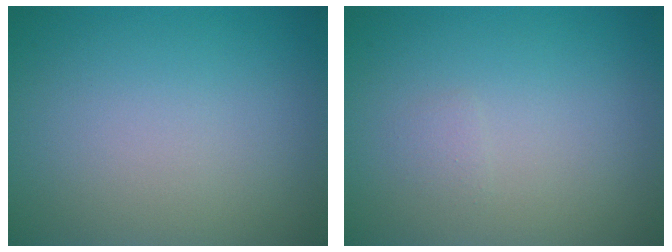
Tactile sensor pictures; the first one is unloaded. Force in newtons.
{"total": 0.6, "press": 0.6, "slide": 0.1}